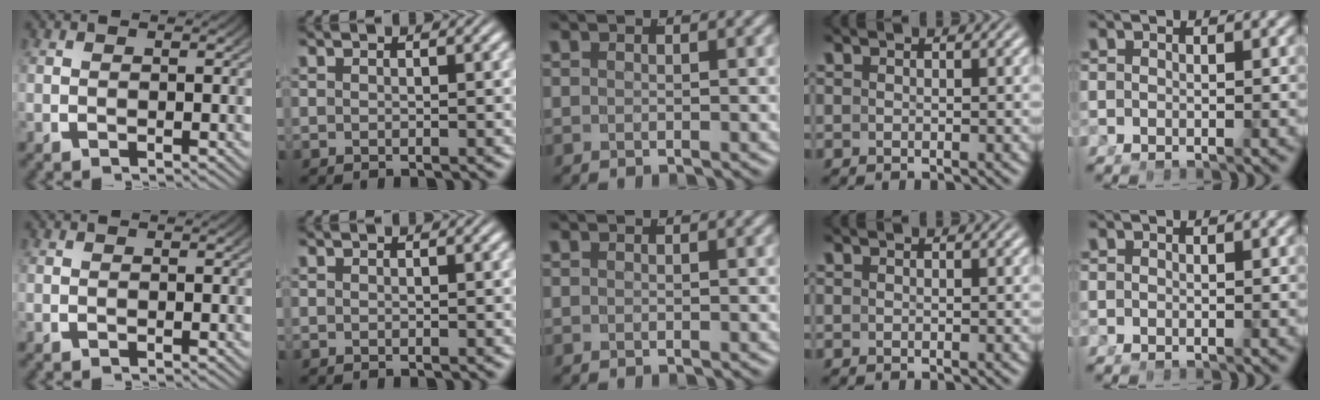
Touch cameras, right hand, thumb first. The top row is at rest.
{}